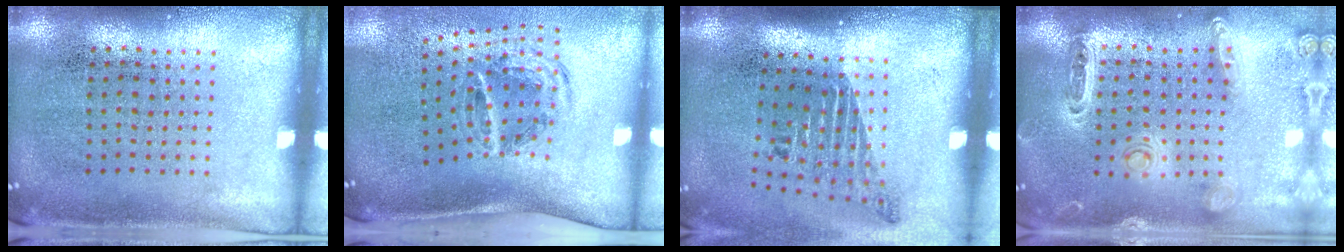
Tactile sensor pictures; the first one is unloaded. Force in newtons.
{"total": 1.5, "press": 1.1, "slide": 1.0}
{"total": 1.8, "press": 1.2, "slide": 1.4}
{"total": 1.3, "press": 1.2, "slide": 0.2}